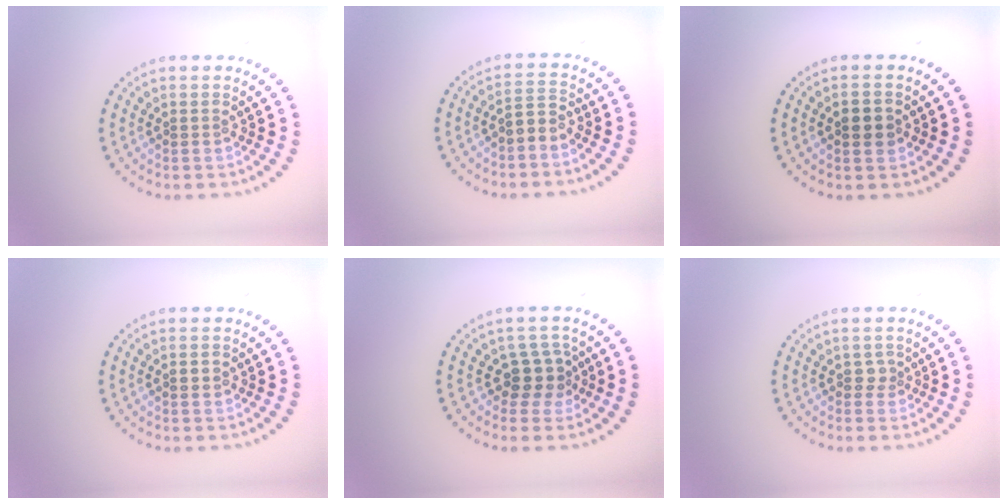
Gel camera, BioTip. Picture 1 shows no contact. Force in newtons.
{"total": 1.7, "press": 1.5, "slide": 0.9}
{"total": 2.2, "press": 2.2, "slide": 0.1}
{"total": 1.0, "press": 1.0, "slide": 0.1}
{"total": 2.6, "press": 2.0, "slide": 1.7}
{"total": 1.1, "press": 0.7, "slide": 0.8}